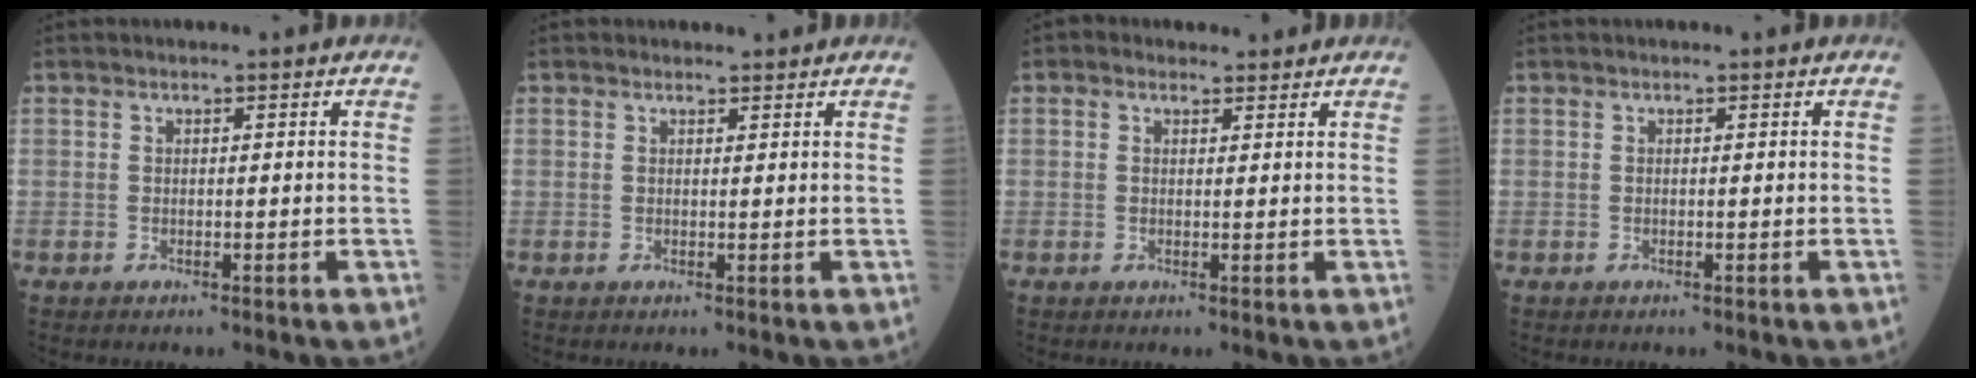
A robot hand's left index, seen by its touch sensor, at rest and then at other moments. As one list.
[{"total": 1.2, "force": [1.2, 0.3, 0.0], "torque": [-0.010, 0.001, 0.018]}, {"total": 2.0, "force": [1.6, 1.2, 0.5], "torque": [-0.011, 0.014, 0.023]}, {"total": 0.0}]